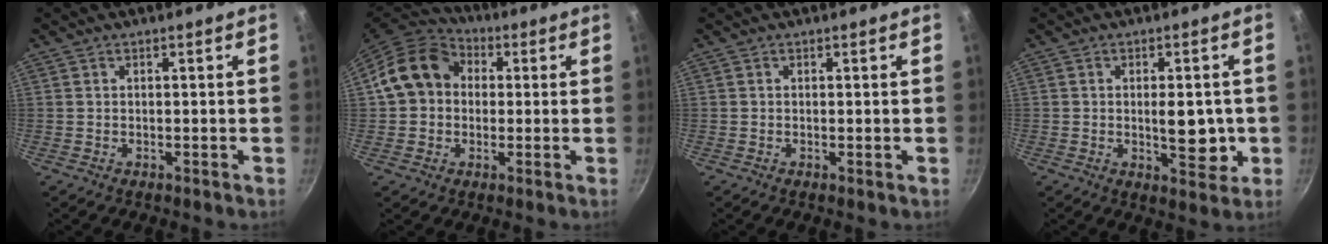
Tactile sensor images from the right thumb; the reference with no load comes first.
{"total": 13.5, "force": [1.7, 11.3, 7.2], "torque": [-0.098, 0.031, 0.012]}
{"total": 0.0}
{"total": 7.5, "force": [-0.5, 3.9, 6.4], "torque": [-0.060, -0.008, -0.003]}